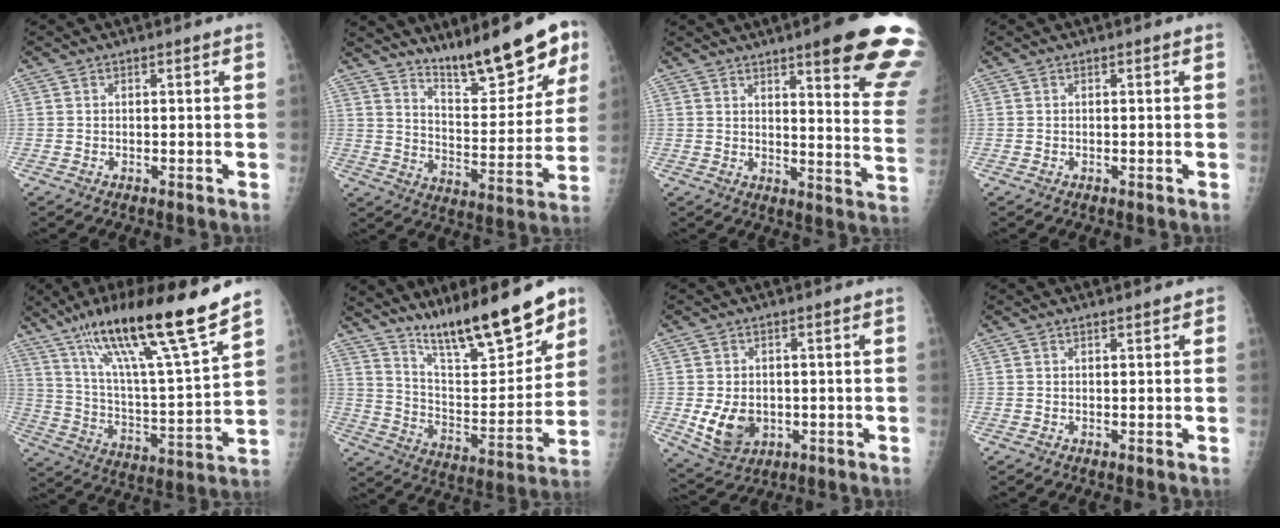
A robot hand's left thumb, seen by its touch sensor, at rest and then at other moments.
{"total": 16.7, "force": [11.9, 4.2, 10.9], "torque": [-0.115, -0.074, 0.194]}
{"total": 20.0, "force": [12.8, 3.0, 15.1], "torque": [-0.162, -0.062, 0.155]}
{"total": 0.0}
{"total": 22.9, "force": [16.0, 1.6, 16.2], "torque": [-0.255, -0.062, 0.280]}
{"total": 19.4, "force": [14.4, 4.7, 12.1], "torque": [-0.152, -0.084, 0.248]}
{"total": 8.0, "force": [-1.2, 6.2, 5.0], "torque": [-0.070, -0.004, -0.003]}
{"total": 0.7, "force": [0.5, 0.3, 0.5], "torque": [-0.003, 0.001, 0.004]}